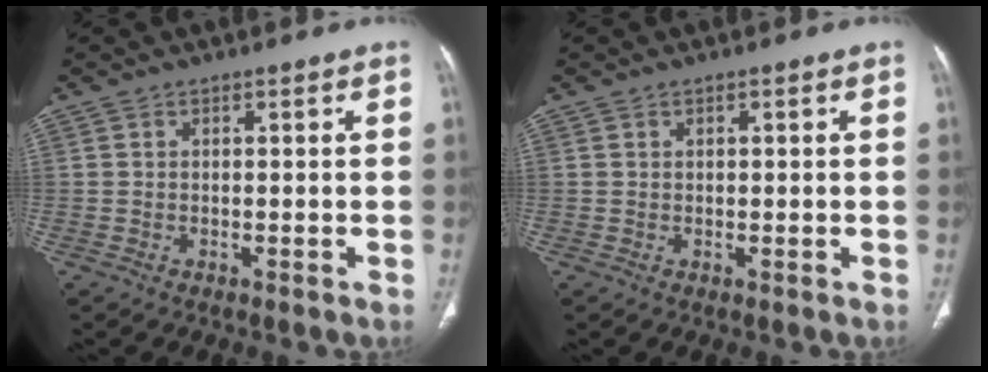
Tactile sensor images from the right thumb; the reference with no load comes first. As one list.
[{"total": 0.6, "force": [0.4, 0.3, 0.3], "torque": [0.001, -0.002, 0.007]}]